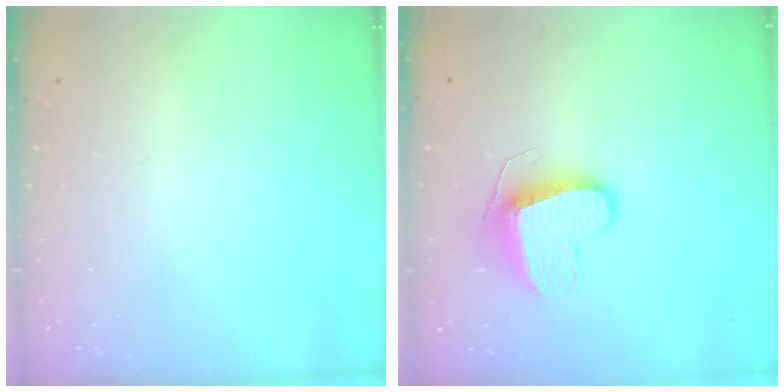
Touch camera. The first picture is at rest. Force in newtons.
{"total": 9.7, "press": 9.7, "slide": 0.4}